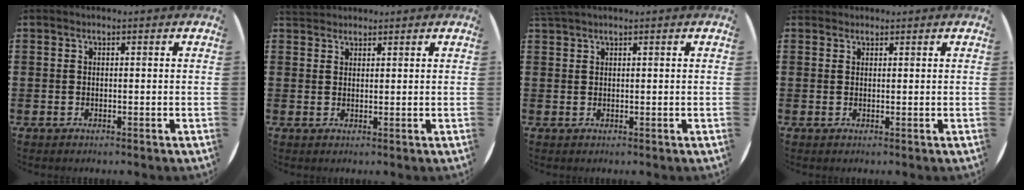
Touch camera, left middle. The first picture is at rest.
{"total": 1.7, "force": [1.6, 0.6, -0.1], "torque": [-0.001, 0.004, 0.033]}
{"total": 1.0, "force": [0.9, -0.2, 0.2], "torque": [-0.004, 0.000, 0.018]}
{"total": 0.9, "force": [0.8, 0.4, 0.0], "torque": [-0.001, 0.002, 0.017]}